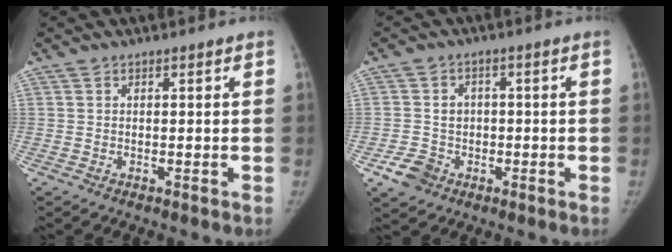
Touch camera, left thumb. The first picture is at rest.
{"total": 5.8, "force": [-2.5, 4.9, 1.7], "torque": [-0.010, 0.016, -0.039]}